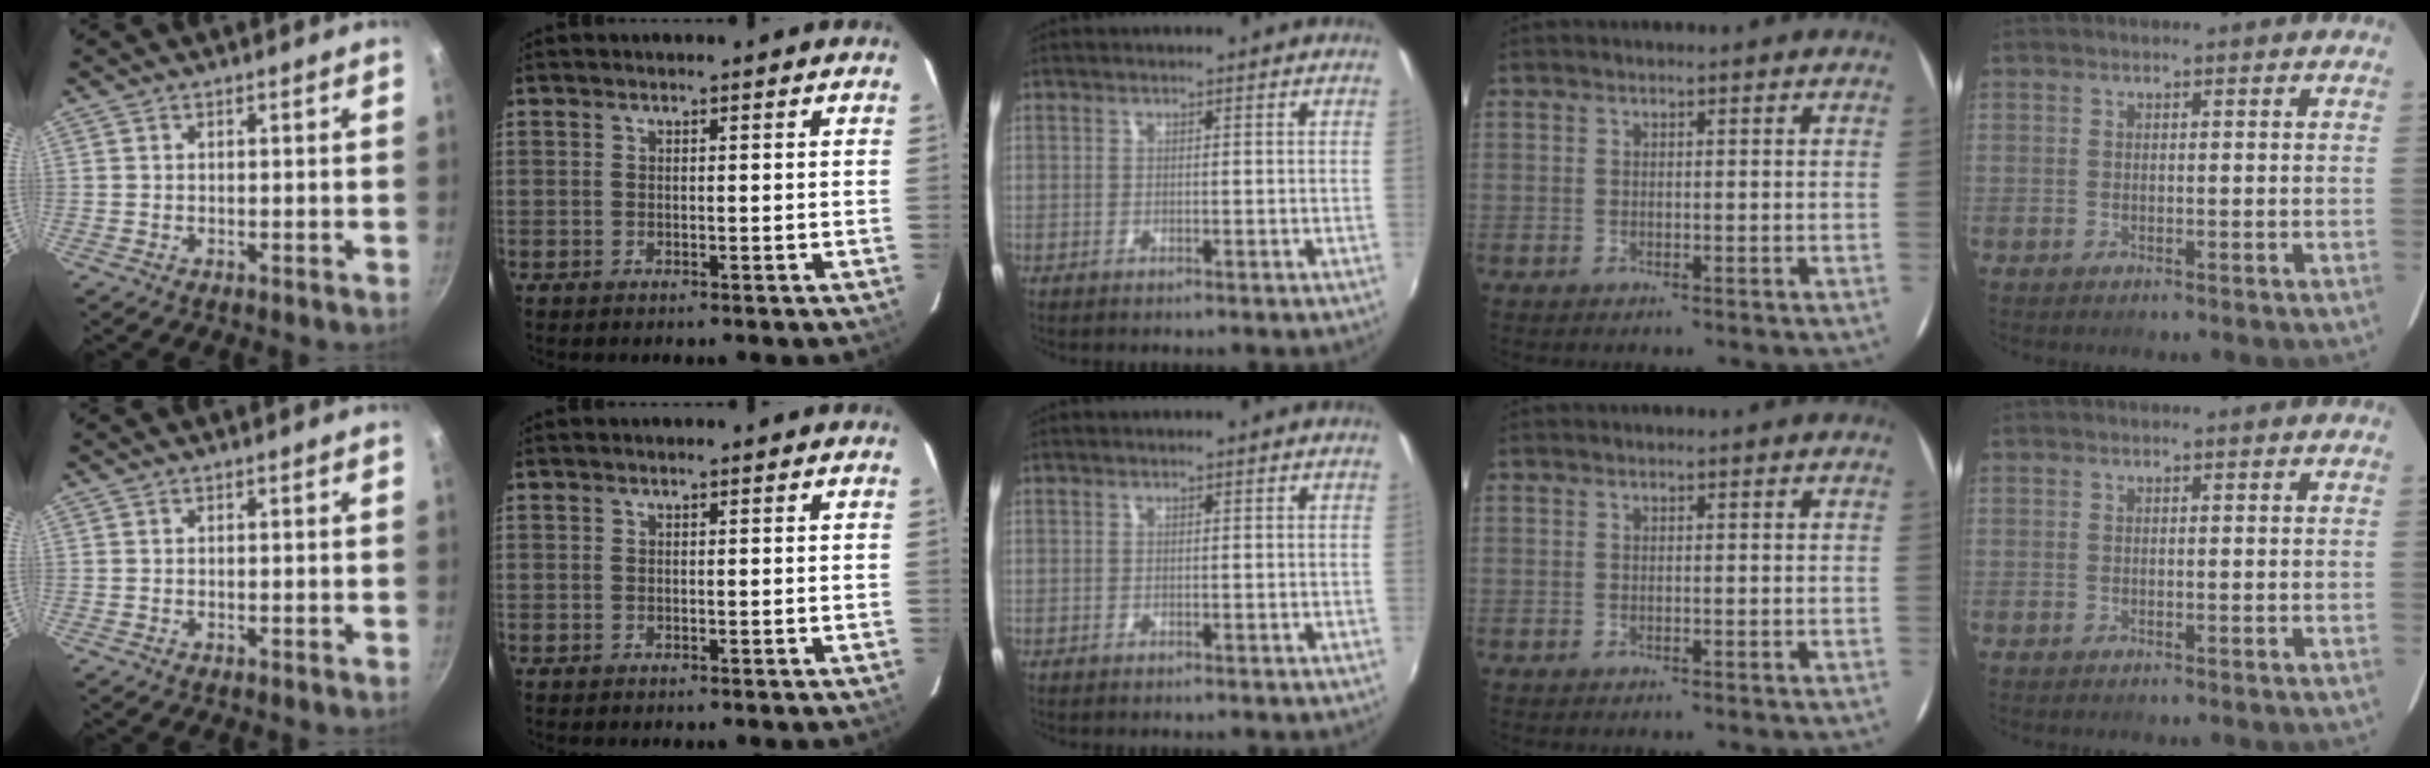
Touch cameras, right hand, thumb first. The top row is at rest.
{}